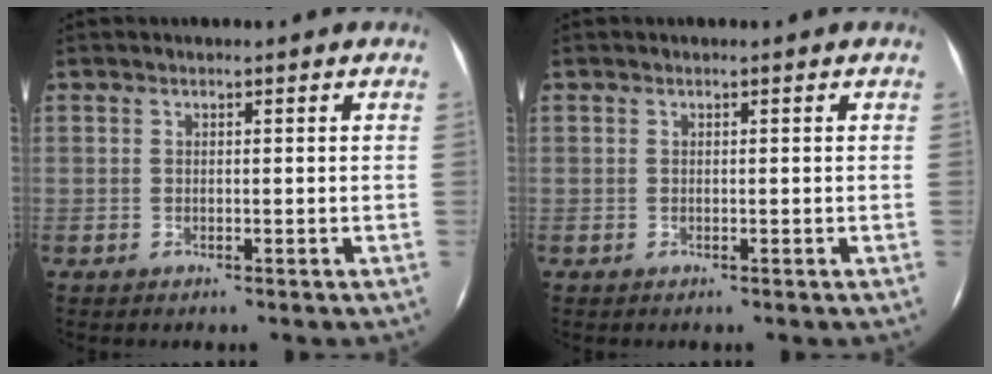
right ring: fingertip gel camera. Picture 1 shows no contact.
{"total": 0.0}